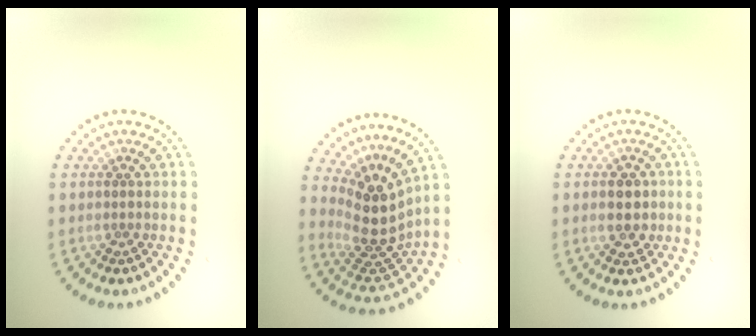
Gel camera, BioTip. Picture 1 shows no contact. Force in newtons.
{"total": 4.7, "press": 3.4, "slide": 3.2}
{"total": 3.3, "press": 3.3, "slide": 0.2}